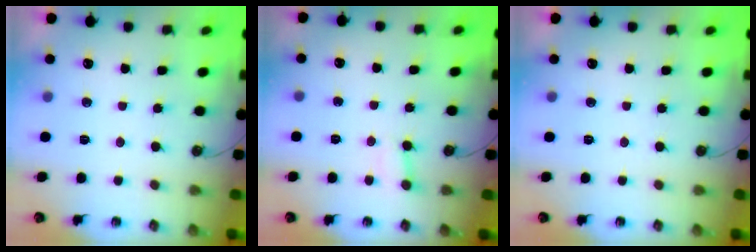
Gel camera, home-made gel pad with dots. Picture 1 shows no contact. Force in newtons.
{"total": 4.6, "press": 4.5, "slide": 0.8}
{"total": 0.0}